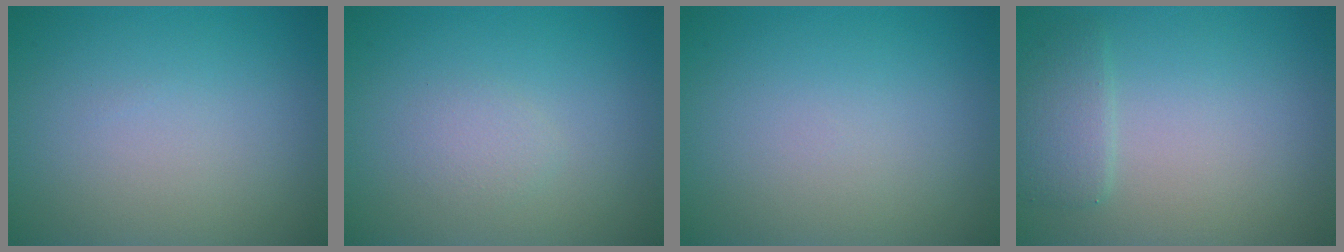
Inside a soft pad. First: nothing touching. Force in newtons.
{"total": 1.1, "press": 1.1, "slide": 0.0}
{"total": 0.0}
{"total": 2.0, "press": 2.0, "slide": 0.1}